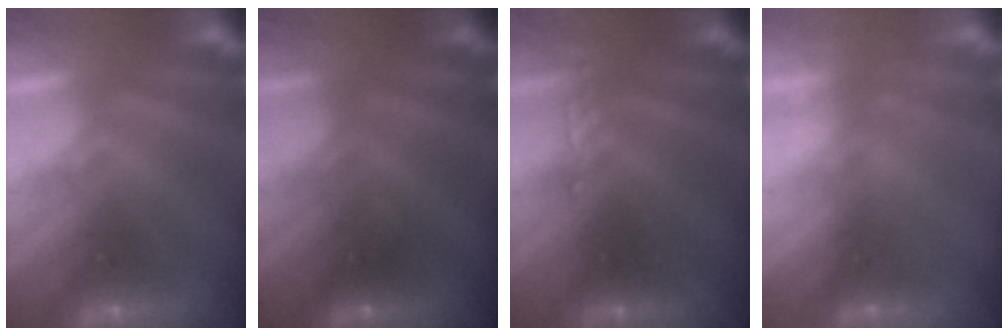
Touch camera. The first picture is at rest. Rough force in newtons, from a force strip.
{"total": 1.8}
{"total": 2.4}
{"total": 2.2}